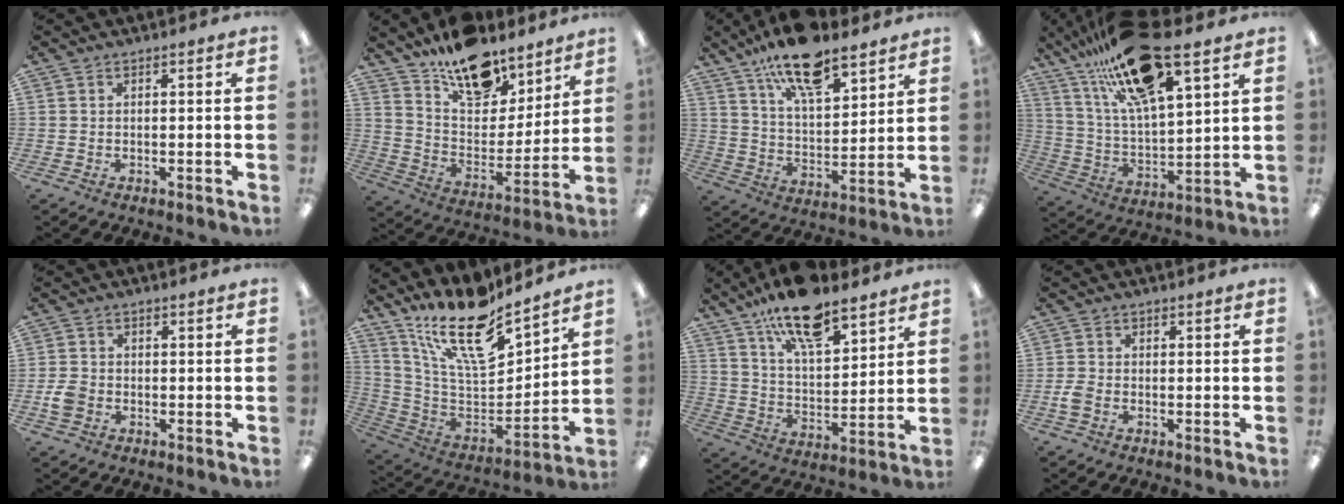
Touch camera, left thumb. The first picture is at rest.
{"total": 16.7, "force": [12.8, 8.4, 6.7], "torque": [-0.115, -0.089, 0.233]}
{"total": 16.4, "force": [12.6, 5.6, 8.9], "torque": [-0.158, -0.065, 0.219]}
{"total": 23.5, "force": [15.8, 6.8, 16.0], "torque": [-0.283, -0.066, 0.265]}
{"total": 3.9, "force": [-1.4, 3.0, 2.1], "torque": [-0.039, 0.007, -0.026]}
{"total": 20.0, "force": [15.3, 6.4, 11.2], "torque": [-0.205, -0.114, 0.268]}
{"total": 16.0, "force": [12.4, 5.5, 8.5], "torque": [-0.151, -0.064, 0.216]}
{"total": 2.5, "force": [-1.0, 1.6, 1.6], "torque": [-0.034, 0.003, -0.020]}